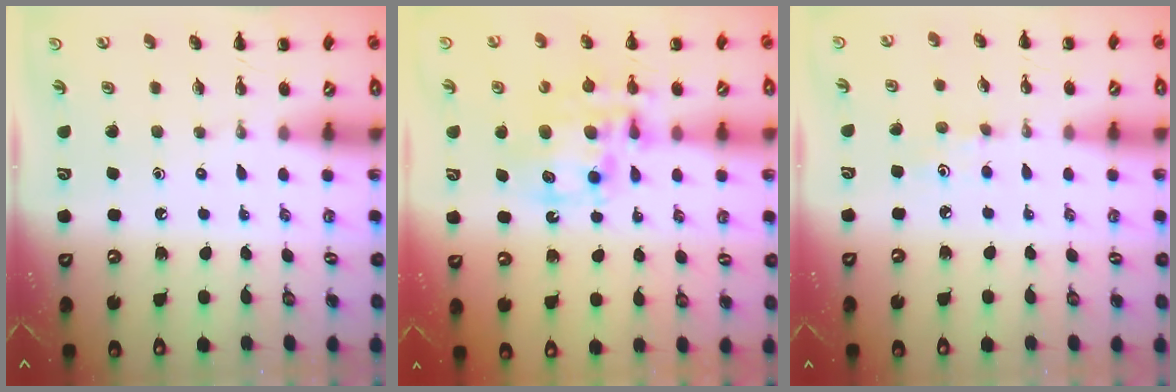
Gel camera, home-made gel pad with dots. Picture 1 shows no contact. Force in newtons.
{"total": 13.3, "press": 12.9, "slide": 3.4}
{"total": 4.2, "press": 3.9, "slide": 1.4}